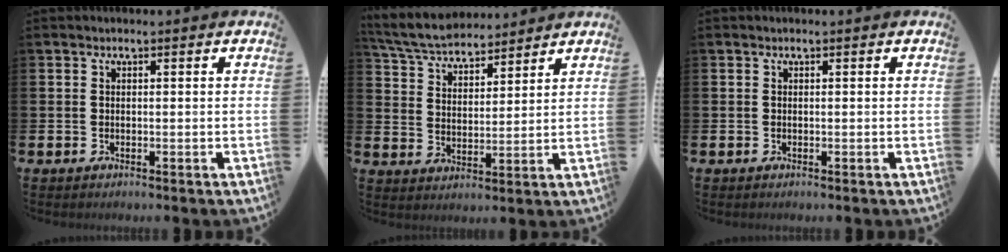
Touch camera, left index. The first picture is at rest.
{"total": 5.9, "force": [5.7, 1.3, 1.0], "torque": [-0.044, -0.031, 0.102]}
{"total": 0.0}